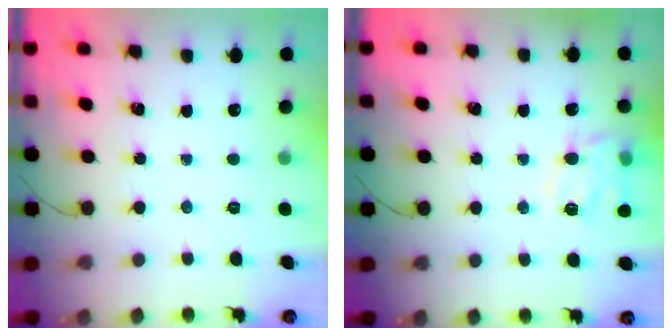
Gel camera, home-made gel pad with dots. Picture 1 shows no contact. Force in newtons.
{"total": 14.2, "press": 14.1, "slide": 1.7}